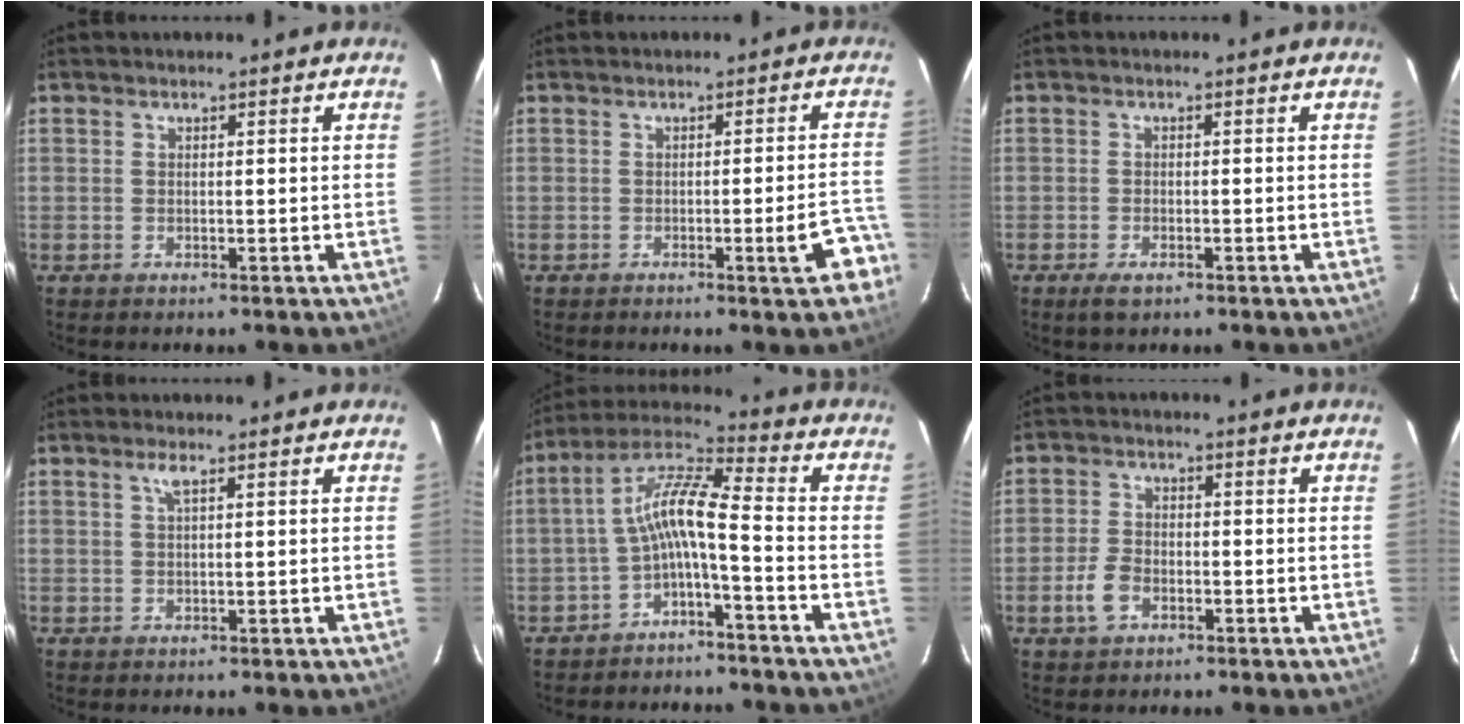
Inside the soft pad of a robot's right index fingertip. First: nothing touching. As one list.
[{"total": 5.9, "force": [-3.1, 0.4, 4.9], "torque": [-0.061, 0.000, -0.038]}, {"total": 2.8, "force": [-1.7, 1.2, 1.8], "torque": [-0.041, -0.007, -0.030]}, {"total": 1.3, "force": [0.6, -0.2, 1.2], "torque": [-0.024, 0.004, 0.012]}, {"total": 8.8, "force": [-3.1, 1.1, 8.2], "torque": [-0.186, 0.023, -0.063]}, {"total": 4.9, "force": [-2.2, 3.2, 2.9], "torque": [-0.071, 0.005, -0.038]}]